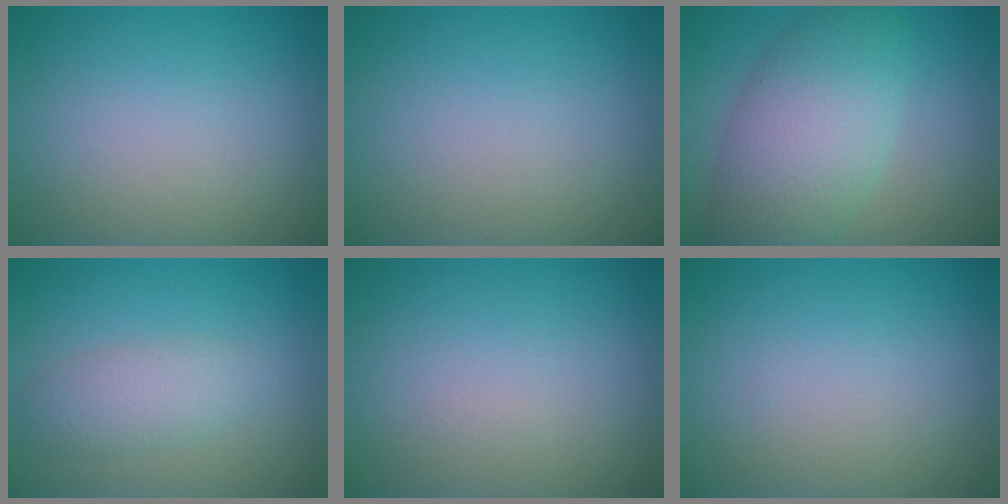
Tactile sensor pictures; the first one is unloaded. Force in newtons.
{"total": 0.0}
{"total": 8.3, "press": 8.3, "slide": 0.5}
{"total": 2.6, "press": 2.6, "slide": 0.1}
{"total": 0.0}
{"total": 0.0}